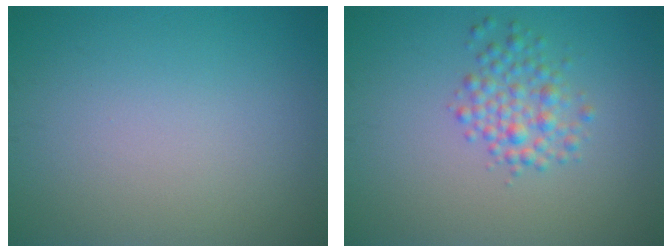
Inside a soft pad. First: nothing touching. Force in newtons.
{"total": 2.7, "press": 2.7, "slide": 0.1}